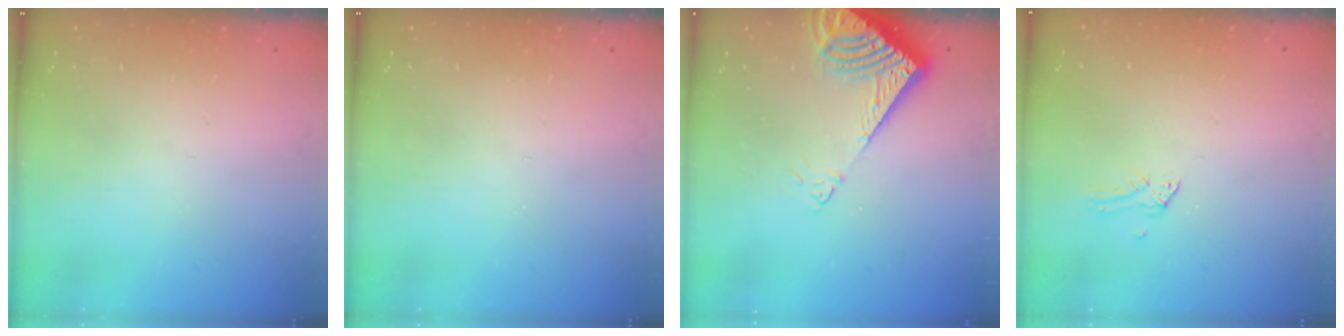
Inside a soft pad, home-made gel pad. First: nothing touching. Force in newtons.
{"total": 0.0}
{"total": 9.1, "press": 9.1, "slide": 1.1}
{"total": 0.0}